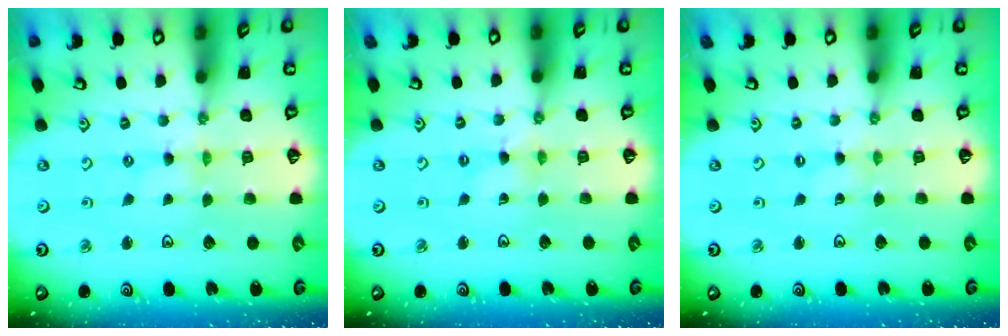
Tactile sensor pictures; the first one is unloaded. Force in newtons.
{"total": 1.3, "press": 1.3, "slide": 0.3}
{"total": 0.0}